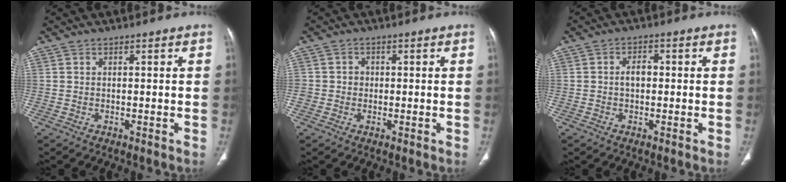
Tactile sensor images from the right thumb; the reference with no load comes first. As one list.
[{"total": 2.2, "force": [-0.2, 2.1, 0.5], "torque": [0.010, 0.008, -0.005]}, {"total": 2.9, "force": [-0.1, 1.9, 2.2], "torque": [-0.032, 0.010, -0.005]}]